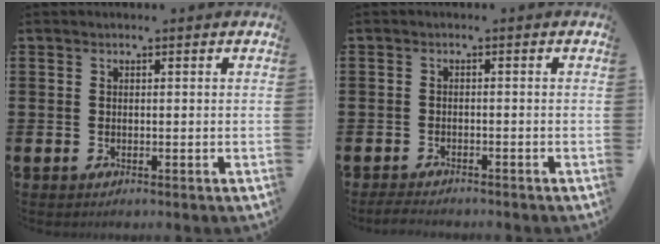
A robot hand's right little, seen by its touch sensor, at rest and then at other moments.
{"total": 1.5, "force": [-1.5, 0.1, 0.4], "torque": [-0.009, 0.005, -0.031]}